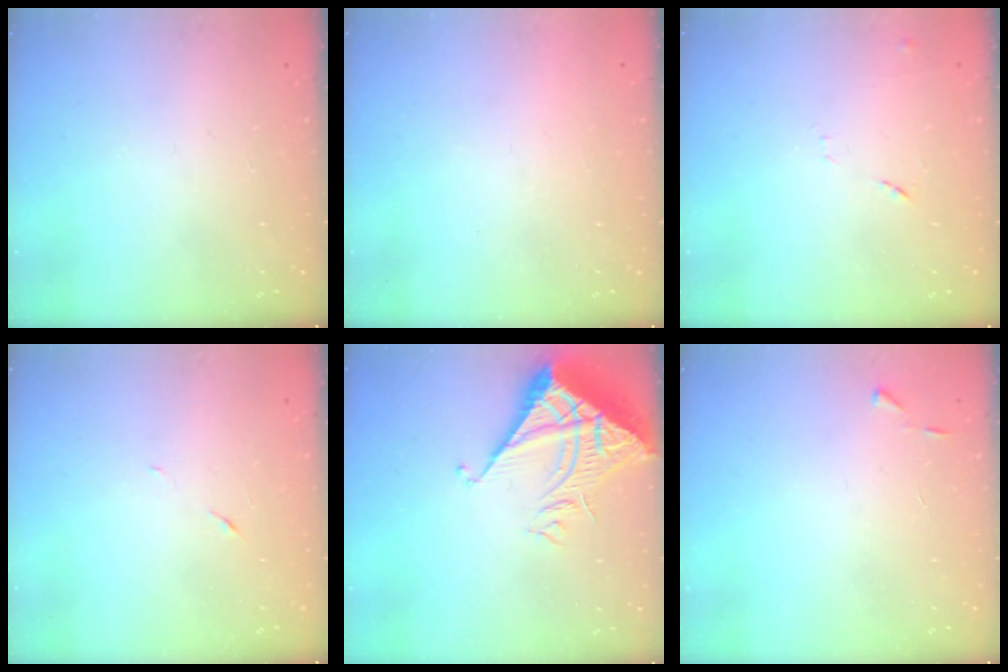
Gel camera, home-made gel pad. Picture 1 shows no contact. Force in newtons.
{"total": 1.5, "press": 1.5, "slide": 0.1}
{"total": 7.3, "press": 7.2, "slide": 0.7}
{"total": 5.0, "press": 4.8, "slide": 1.4}
{"total": 8.4, "press": 8.4, "slide": 1.0}
{"total": 2.7, "press": 2.7, "slide": 0.3}